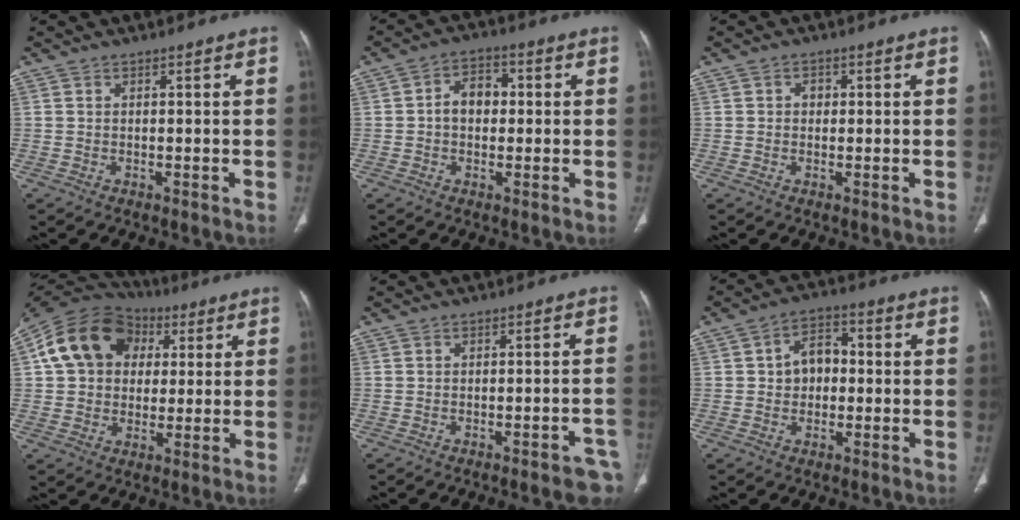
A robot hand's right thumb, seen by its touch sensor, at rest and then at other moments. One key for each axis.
{"total": 5.9, "fx": 0.1, "fy": 4.3, "fz": 4.0, "tx": -0.050, "ty": 0.019, "tz": -0.007}
{"total": 1.1, "fx": 0.1, "fy": 0.9, "fz": 0.5, "tx": -0.005, "ty": 0.003, "tz": 0.000}
{"total": 16.1, "fx": 3.8, "fy": 12.9, "fz": 8.9, "tx": -0.144, "ty": 0.019, "tz": 0.058}
{"total": 6.4, "fx": -5.0, "fy": 1.3, "fz": 3.8, "tx": -0.036, "ty": 0.022, "tz": -0.056}
{"total": 6.9, "fx": 0.2, "fy": 5.1, "fz": 4.6, "tx": -0.051, "ty": 0.020, "tz": -0.005}